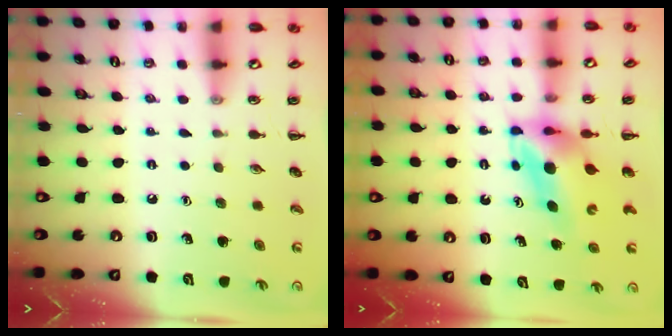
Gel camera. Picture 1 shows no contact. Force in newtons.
{"total": 5.1, "press": 4.9, "slide": 1.2}